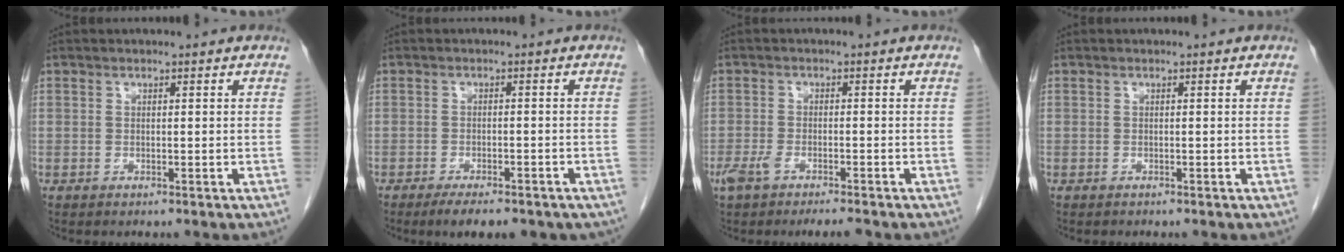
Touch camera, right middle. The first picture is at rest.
{"total": 8.0, "force": [-6.1, 2.6, 4.5], "torque": [-0.052, -0.006, -0.075]}
{"total": 5.1, "force": [-3.8, 1.2, 3.3], "torque": [-0.062, -0.004, -0.061]}
{"total": 0.0}